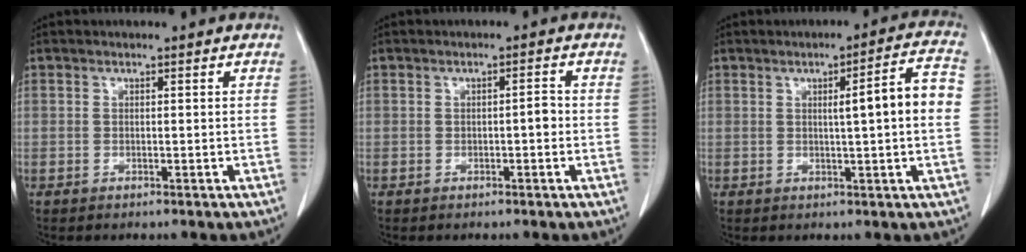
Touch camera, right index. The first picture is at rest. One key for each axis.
{"total": 1.6, "fx": -0.3, "fy": 0.4, "fz": 1.5, "tx": -0.019, "ty": 0.003, "tz": -0.005}
{"total": 7.6, "fx": 0.5, "fy": 0.0, "fz": 7.6, "tx": -0.105, "ty": 0.014, "tz": 0.004}